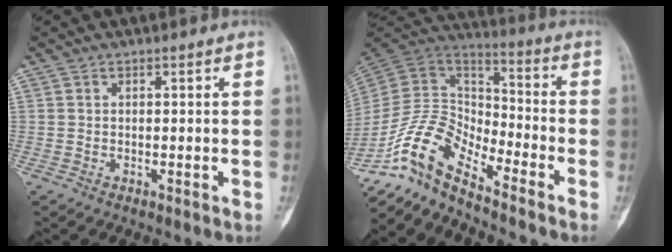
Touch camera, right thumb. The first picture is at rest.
{"total": 12.5, "force": [-10.2, 3.9, 6.1], "torque": [-0.121, 0.089, -0.203]}